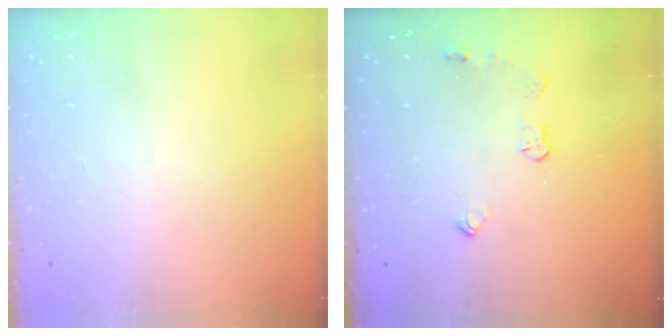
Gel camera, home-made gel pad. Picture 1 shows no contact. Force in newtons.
{"total": 3.9, "press": 3.8, "slide": 0.6}